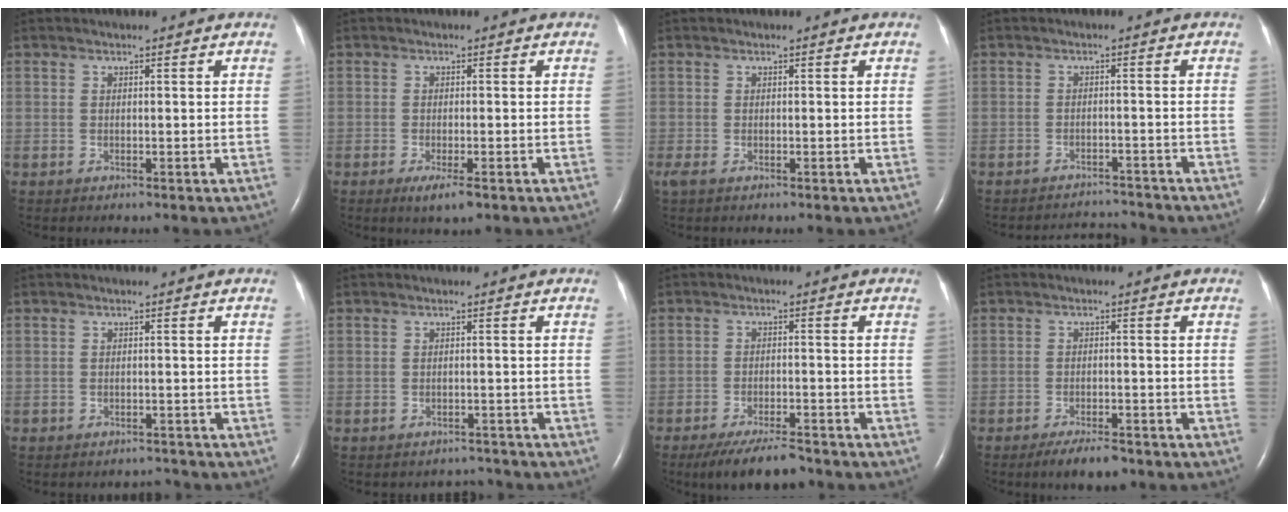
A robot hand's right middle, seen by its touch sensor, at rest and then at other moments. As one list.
[{"total": 3.0, "force": [-1.7, 0.4, 2.5], "torque": [-0.045, -0.008, -0.027]}, {"total": 1.1, "force": [-0.5, 0.4, 0.8], "torque": [-0.022, -0.004, -0.006]}, {"total": 4.5, "force": [-4.4, -0.1, -1.0], "torque": [0.008, 0.001, -0.065]}, {"total": 1.6, "force": [-1.4, 0.5, -0.4], "torque": [0.004, -0.003, -0.020]}, {"total": 2.3, "force": [-2.1, 0.7, -0.5], "torque": [0.005, 0.001, -0.028]}, {"total": 7.6, "force": [-6.4, 1.4, 3.8], "torque": [-0.062, -0.018, -0.108]}, {"total": 4.7, "force": [-3.6, 1.2, 2.8], "torque": [-0.050, -0.004, -0.056]}]